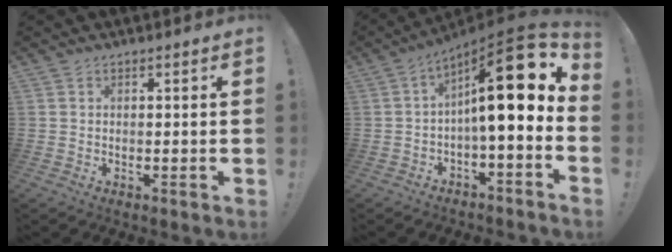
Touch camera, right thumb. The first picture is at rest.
{"total": 18.9, "force": [4.1, 4.5, 17.9], "torque": [-0.267, -0.026, 0.063]}